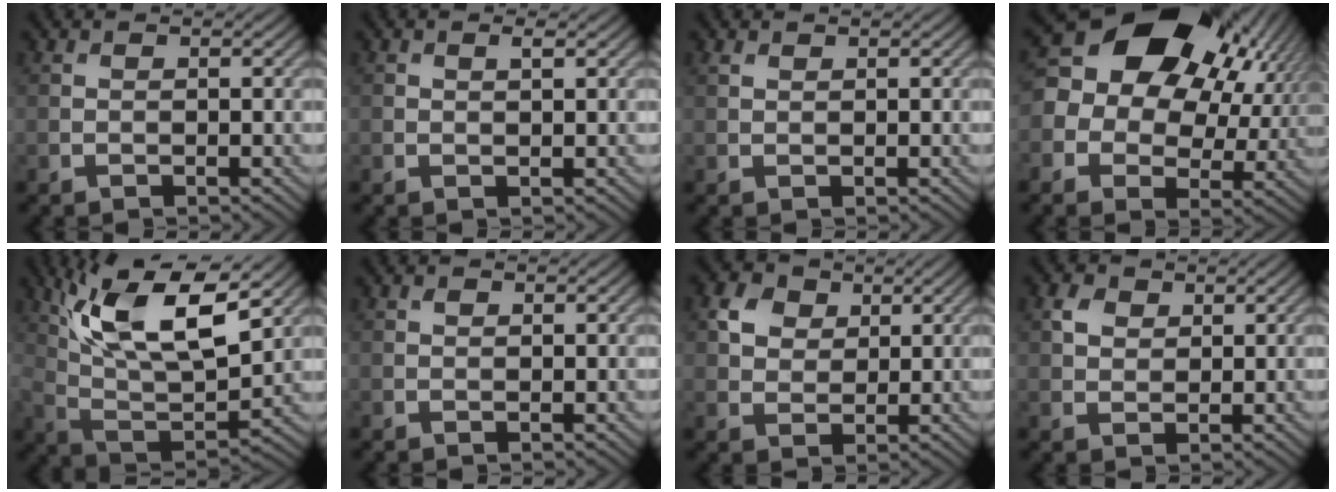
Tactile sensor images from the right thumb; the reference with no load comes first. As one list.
[{"total": 1.0, "force": [0.5, 0.4, 0.8], "torque": [-0.014, -0.003, 0.008]}, {"total": 0.9, "force": [0.7, 0.4, 0.4], "torque": [-0.012, 0.002, 0.016]}, {"total": 19.9, "force": [5.5, 15.4, 11.3], "torque": [-0.258, 0.022, 0.116]}, {"total": 15.2, "force": [7.1, 5.5, 12.3], "torque": [-0.257, 0.001, 0.132]}, {"total": 0.6, "force": [0.3, 0.4, 0.2], "torque": [-0.003, -0.002, 0.006]}, {"total": 4.2, "force": [1.9, 3.3, 1.8], "torque": [-0.043, 0.007, 0.031]}, {"total": 2.7, "force": [1.4, 2.0, 1.2], "torque": [-0.028, 0.003, 0.024]}]